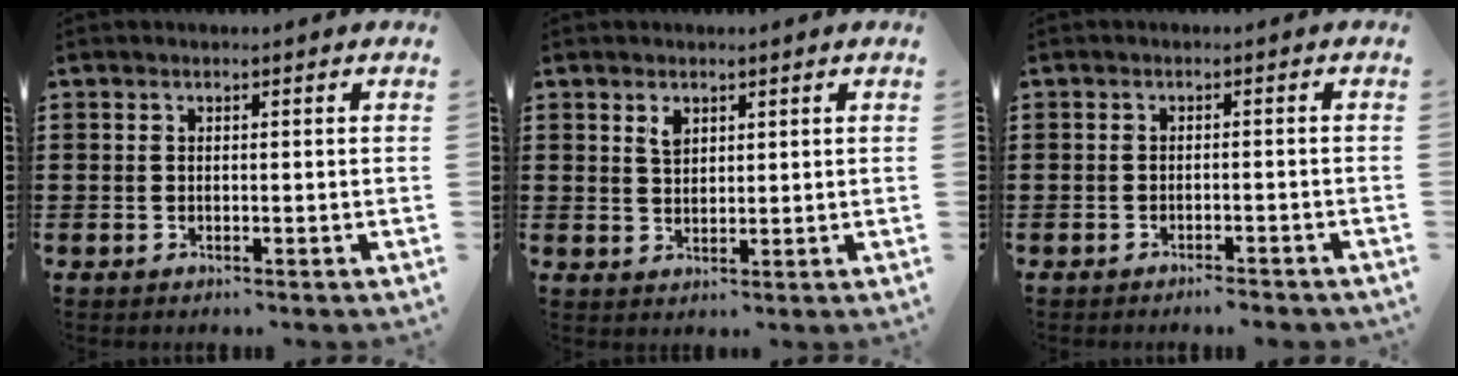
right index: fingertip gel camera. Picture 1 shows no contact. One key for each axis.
{"total": 2.2, "fx": 1.4, "fy": 1.2, "fz": 1.2, "tx": -0.020, "ty": -0.001, "tz": 0.024}
{"total": 1.6, "fx": -1.5, "fy": 0.0, "fz": 0.5, "tx": -0.012, "ty": 0.000, "tz": -0.031}